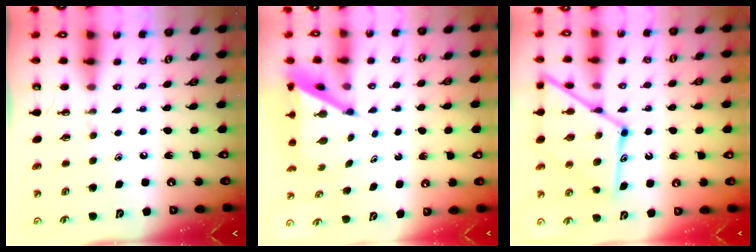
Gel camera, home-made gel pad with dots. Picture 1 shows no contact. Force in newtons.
{"total": 6.4, "press": 6.4, "slide": 0.6}
{"total": 17.5, "press": 17.5, "slide": 1.4}